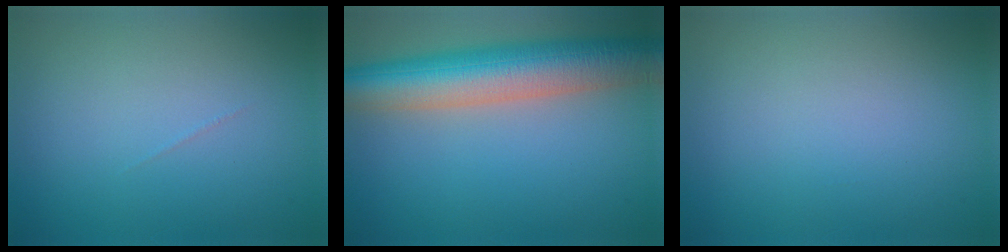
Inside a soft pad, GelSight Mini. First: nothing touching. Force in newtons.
{"total": 9.5, "press": 9.5, "slide": 0.7}
{"total": 0.0}